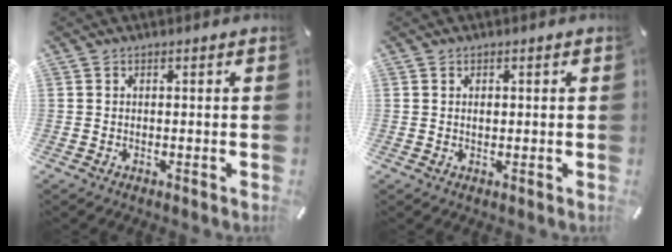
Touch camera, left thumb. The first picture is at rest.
{"total": 1.0, "force": [0.2, 0.7, 0.7], "torque": [-0.010, -0.001, 0.001]}